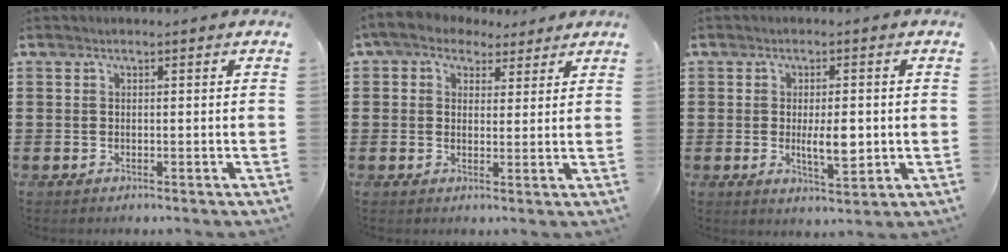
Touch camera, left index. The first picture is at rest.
{"total": 3.9, "force": [2.5, 2.6, 1.3], "torque": [-0.041, 0.005, 0.045]}
{"total": 5.5, "force": [-0.3, 2.1, 5.1], "torque": [-0.081, -0.006, -0.011]}